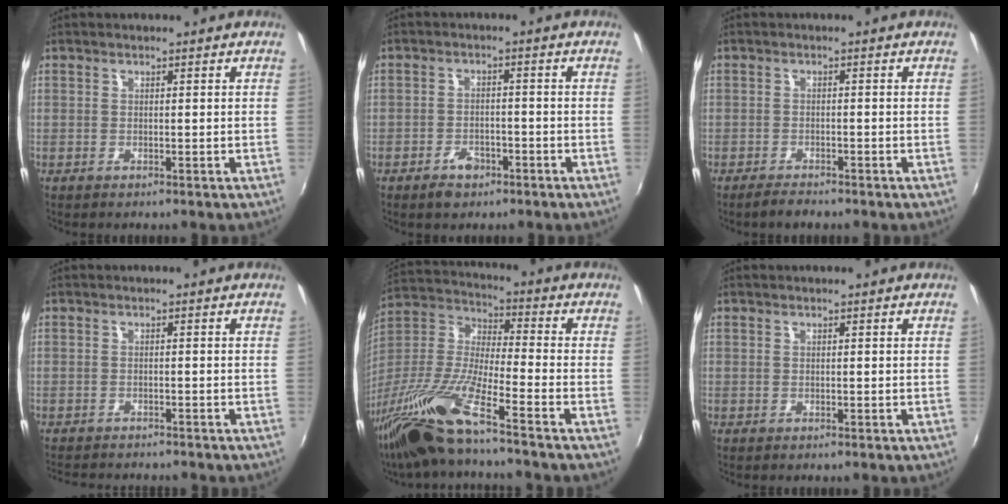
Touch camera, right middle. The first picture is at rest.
{"total": 4.3, "force": [-2.9, 2.5, 2.0], "torque": [-0.047, 0.002, -0.045]}
{"total": 2.4, "force": [-2.2, 0.6, 0.9], "torque": [-0.029, -0.005, -0.041]}
{"total": 5.8, "force": [-5.5, 1.1, 1.7], "torque": [-0.048, -0.018, -0.085]}
{"total": 17.9, "force": [-13.5, 0.2, 11.7], "torque": [-0.233, -0.036, -0.266]}
{"total": 0.0}